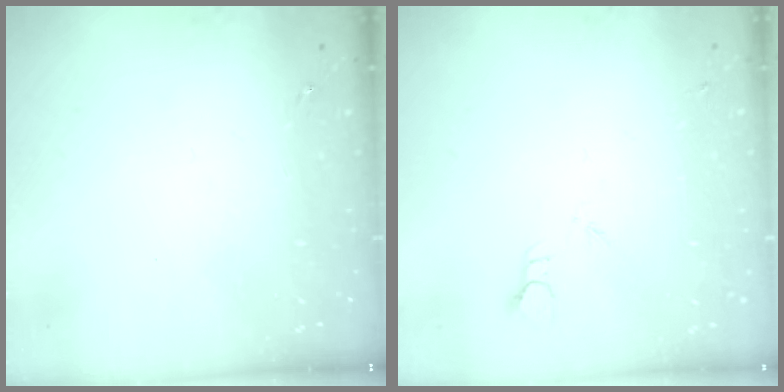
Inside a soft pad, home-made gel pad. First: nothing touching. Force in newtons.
{"total": 2.0, "press": 2.0, "slide": 0.1}